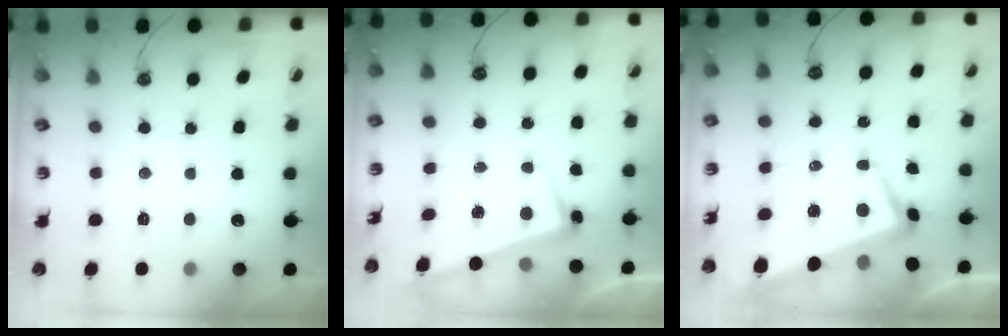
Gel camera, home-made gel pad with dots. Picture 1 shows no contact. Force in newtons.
{"total": 2.6, "press": 2.5, "slide": 0.7}
{"total": 2.0, "press": 1.6, "slide": 1.2}